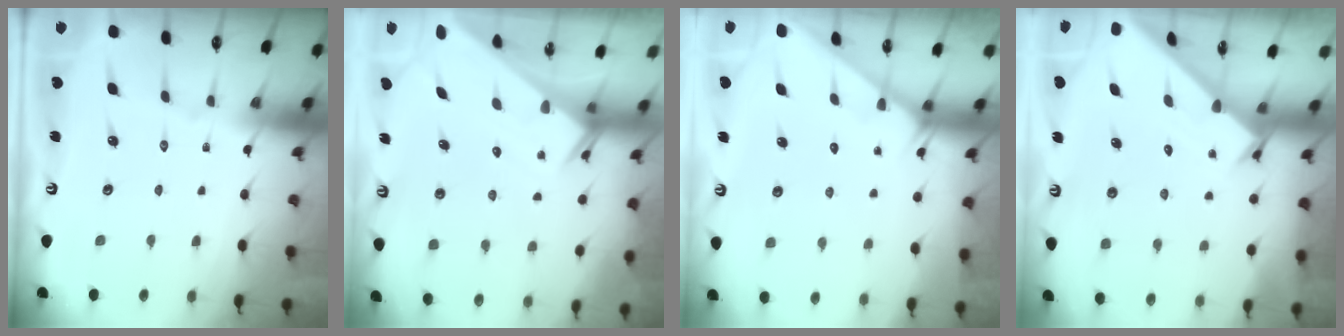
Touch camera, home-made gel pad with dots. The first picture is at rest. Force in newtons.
{"total": 2.5, "press": 2.5, "slide": 0.2}
{"total": 2.1, "press": 2.1, "slide": 0.2}
{"total": 1.6, "press": 1.6, "slide": 0.1}